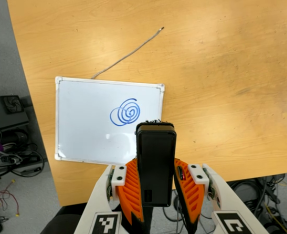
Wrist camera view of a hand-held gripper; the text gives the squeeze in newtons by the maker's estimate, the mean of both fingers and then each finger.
{"total": 5.2, "left": 3.5, "right": 7.0}